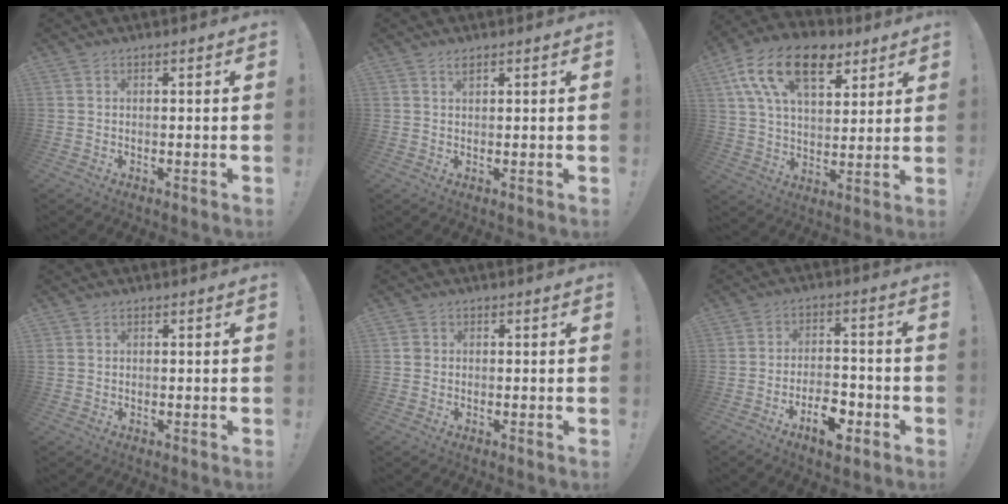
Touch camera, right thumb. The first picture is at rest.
{"total": 1.6, "force": [1.2, 0.3, 1.0], "torque": [-0.008, -0.004, 0.019]}
{"total": 19.5, "force": [9.8, 10.9, 12.9], "torque": [-0.224, -0.042, 0.174]}
{"total": 0.8, "force": [0.5, 0.6, 0.2], "torque": [-0.008, 0.003, 0.010]}
{"total": 1.7, "force": [0.3, 1.6, 0.5], "torque": [-0.005, 0.002, 0.005]}
{"total": 9.9, "force": [-5.3, 5.2, 6.6], "torque": [-0.086, 0.034, -0.088]}